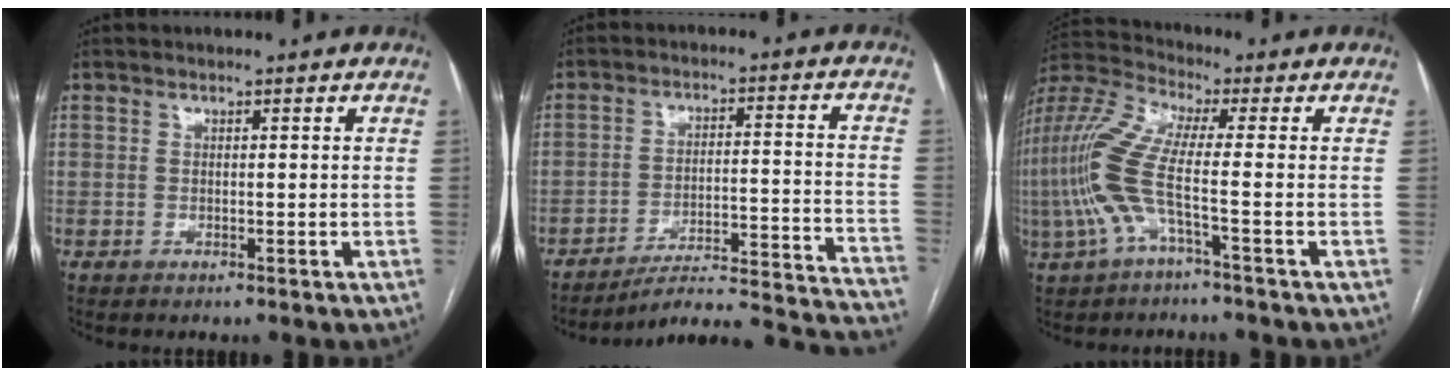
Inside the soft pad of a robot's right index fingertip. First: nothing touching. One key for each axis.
{"total": 22.6, "fx": -21.6, "fy": -0.5, "fz": 6.6, "tx": -0.028, "ty": 0.003, "tz": -0.287}
{"total": 10.7, "fx": -2.3, "fy": 1.2, "fz": 10.4, "tx": -0.249, "ty": 0.016, "tz": -0.057}